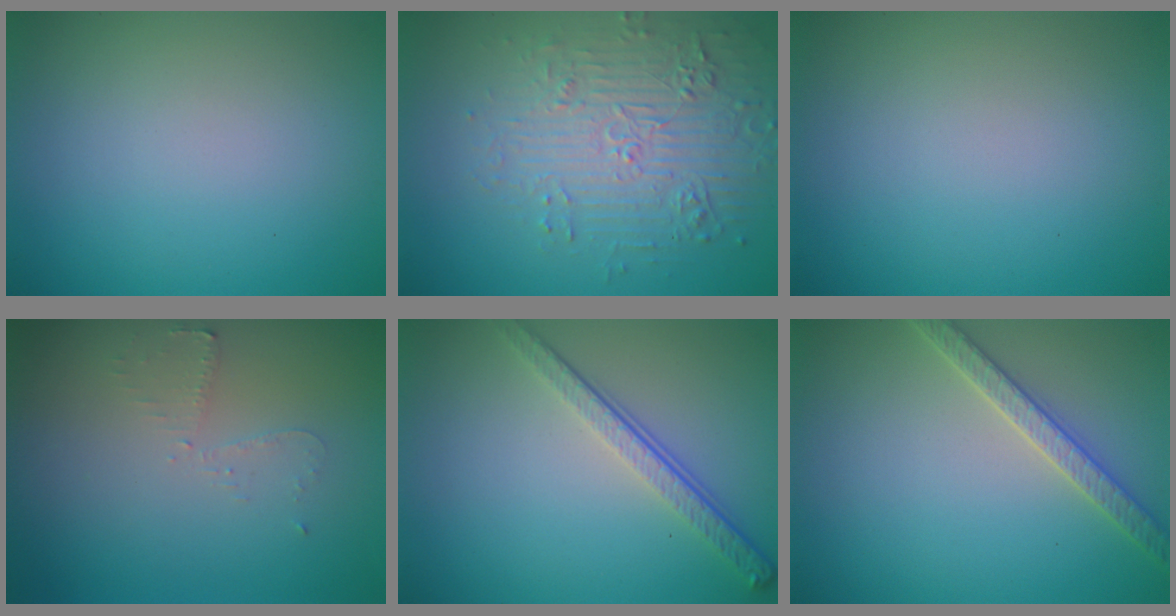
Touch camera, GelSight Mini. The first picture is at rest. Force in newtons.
{"total": 4.8, "press": 4.2, "slide": 2.2}
{"total": 0.0}
{"total": 1.6, "press": 1.5, "slide": 0.2}
{"total": 4.0, "press": 2.8, "slide": 2.9}
{"total": 2.8, "press": 2.8, "slide": 0.6}